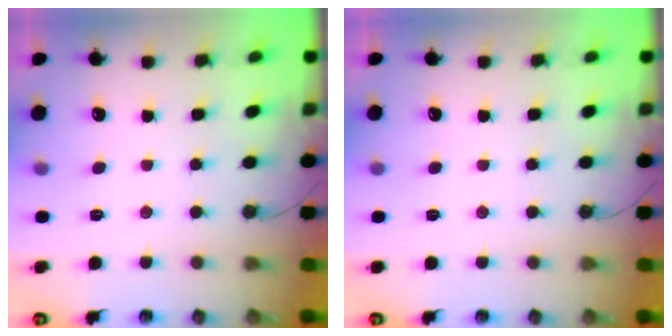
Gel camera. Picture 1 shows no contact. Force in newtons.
{"total": 1.5, "press": 0.8, "slide": 1.3}